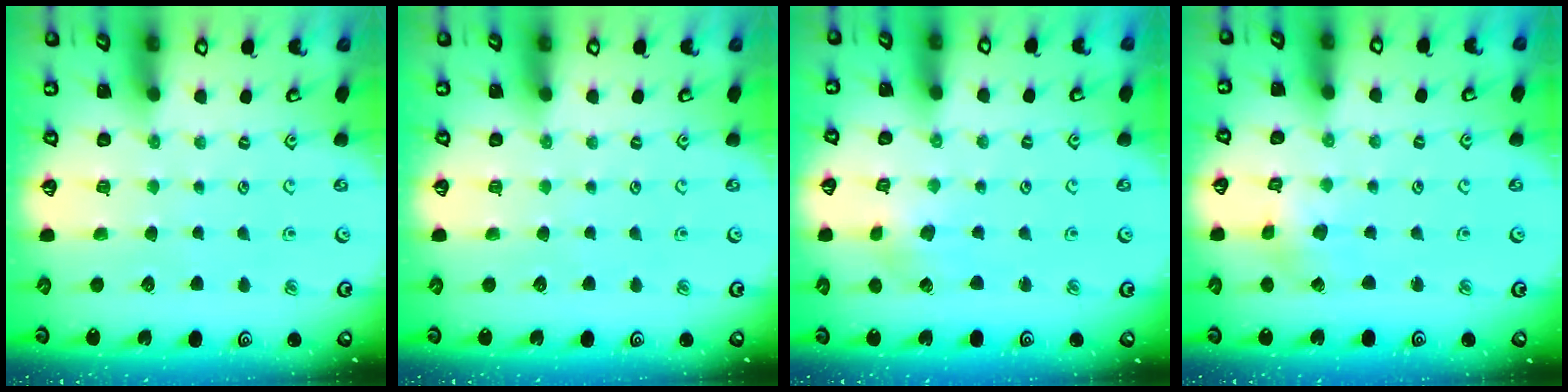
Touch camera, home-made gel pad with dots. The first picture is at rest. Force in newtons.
{"total": 0.0}
{"total": 2.4, "press": 2.3, "slide": 0.5}
{"total": 1.5, "press": 1.4, "slide": 0.2}